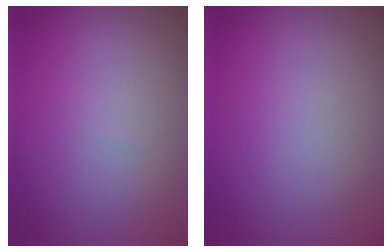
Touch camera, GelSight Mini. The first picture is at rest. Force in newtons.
{"total": 0.0}